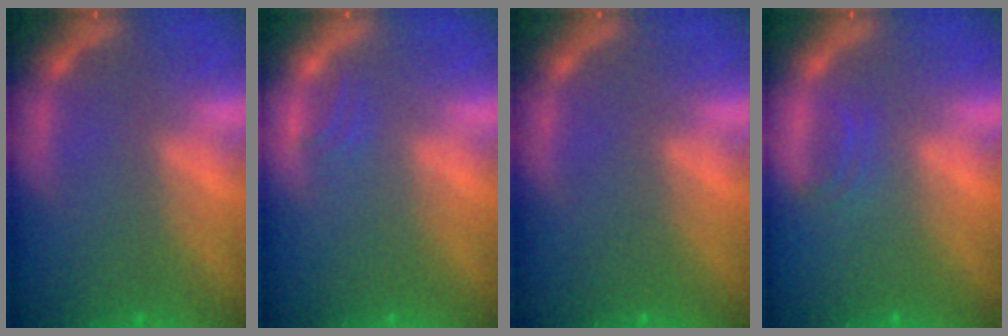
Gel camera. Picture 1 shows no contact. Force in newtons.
{"total": 0.9}
{"total": 0.0}
{"total": 1.4}